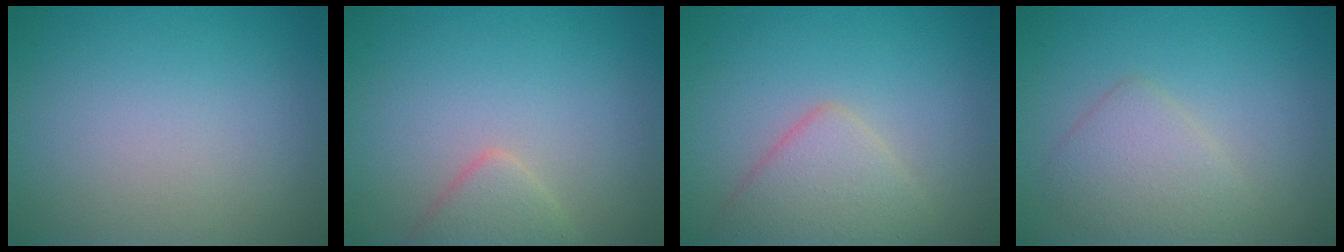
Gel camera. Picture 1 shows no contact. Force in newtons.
{"total": 2.2, "press": 2.2, "slide": 0.2}
{"total": 3.8, "press": 3.8, "slide": 0.2}
{"total": 2.9, "press": 2.9, "slide": 0.2}